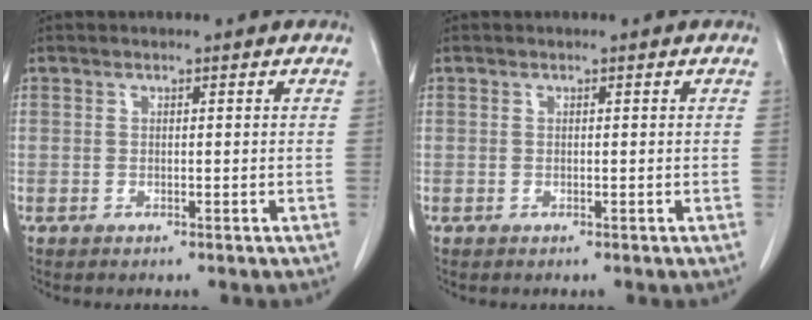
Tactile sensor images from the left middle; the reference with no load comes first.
{"total": 0.0}